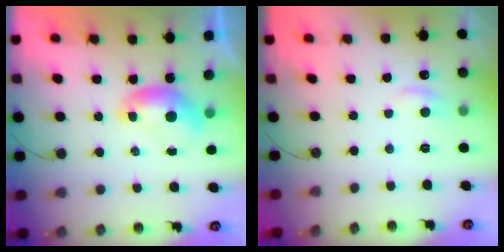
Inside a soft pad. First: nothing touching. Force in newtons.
{"total": 1.1, "press": 0.7, "slide": 0.8}